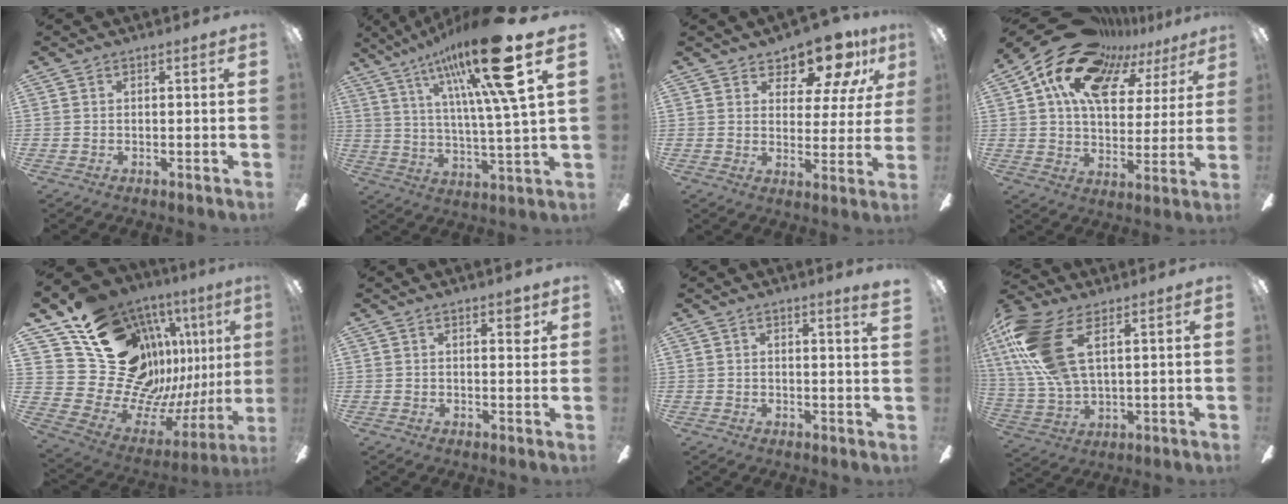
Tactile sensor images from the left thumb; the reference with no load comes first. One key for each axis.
{"total": 21.5, "fx": 12.7, "fy": 2.9, "fz": 17.1, "tx": -0.289, "ty": -0.059, "tz": 0.188}
{"total": 12.2, "fx": 9.4, "fy": 5.1, "fz": 5.9, "tx": -0.097, "ty": -0.061, "tz": 0.167}
{"total": 19.2, "fx": 12.5, "fy": 10.4, "fz": 10.3, "tx": -0.203, "ty": -0.062, "tz": 0.225}
{"total": 21.7, "fx": 11.3, "fy": 14.6, "fz": 11.6, "tx": -0.176, "ty": -0.124, "tz": 0.258}
{"total": 3.1, "fx": 1.8, "fy": 1.4, "fz": 2.1, "tx": -0.014, "ty": -0.007, "tz": 0.023}
{"total": 1.9, "fx": 1.4, "fy": -0.2, "fz": 1.3, "tx": -0.018, "ty": -0.005, "tz": 0.022}
{"total": 18.5, "fx": 7.2, "fy": 8.9, "fz": 14.5, "tx": -0.322, "ty": -0.019, "tz": 0.128}